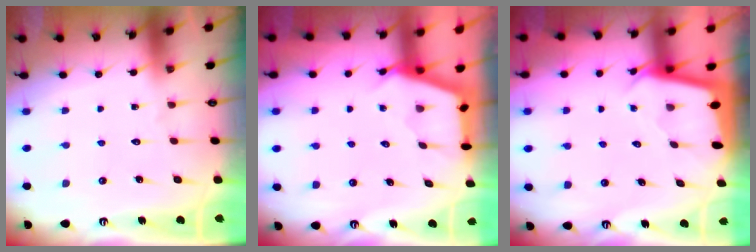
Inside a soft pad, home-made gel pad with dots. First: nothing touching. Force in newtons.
{"total": 2.0, "press": 2.0, "slide": 0.2}
{"total": 2.2, "press": 2.1, "slide": 0.3}